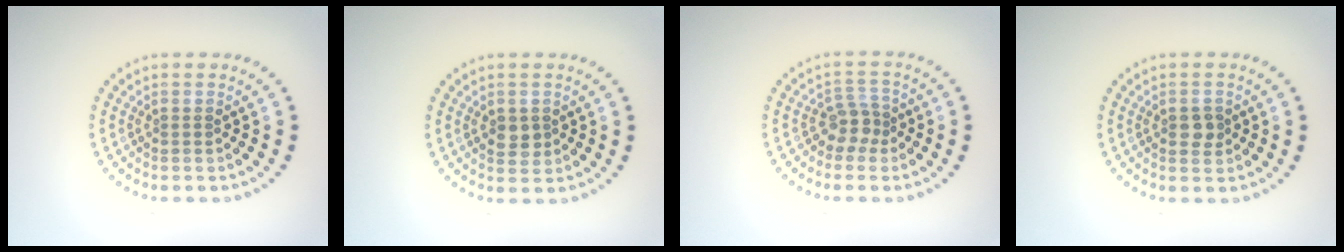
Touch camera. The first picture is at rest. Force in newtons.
{"total": 1.8, "press": 1.8, "slide": 0.4}
{"total": 2.3, "press": 1.7, "slide": 1.4}
{"total": 1.6, "press": 1.6, "slide": 0.1}